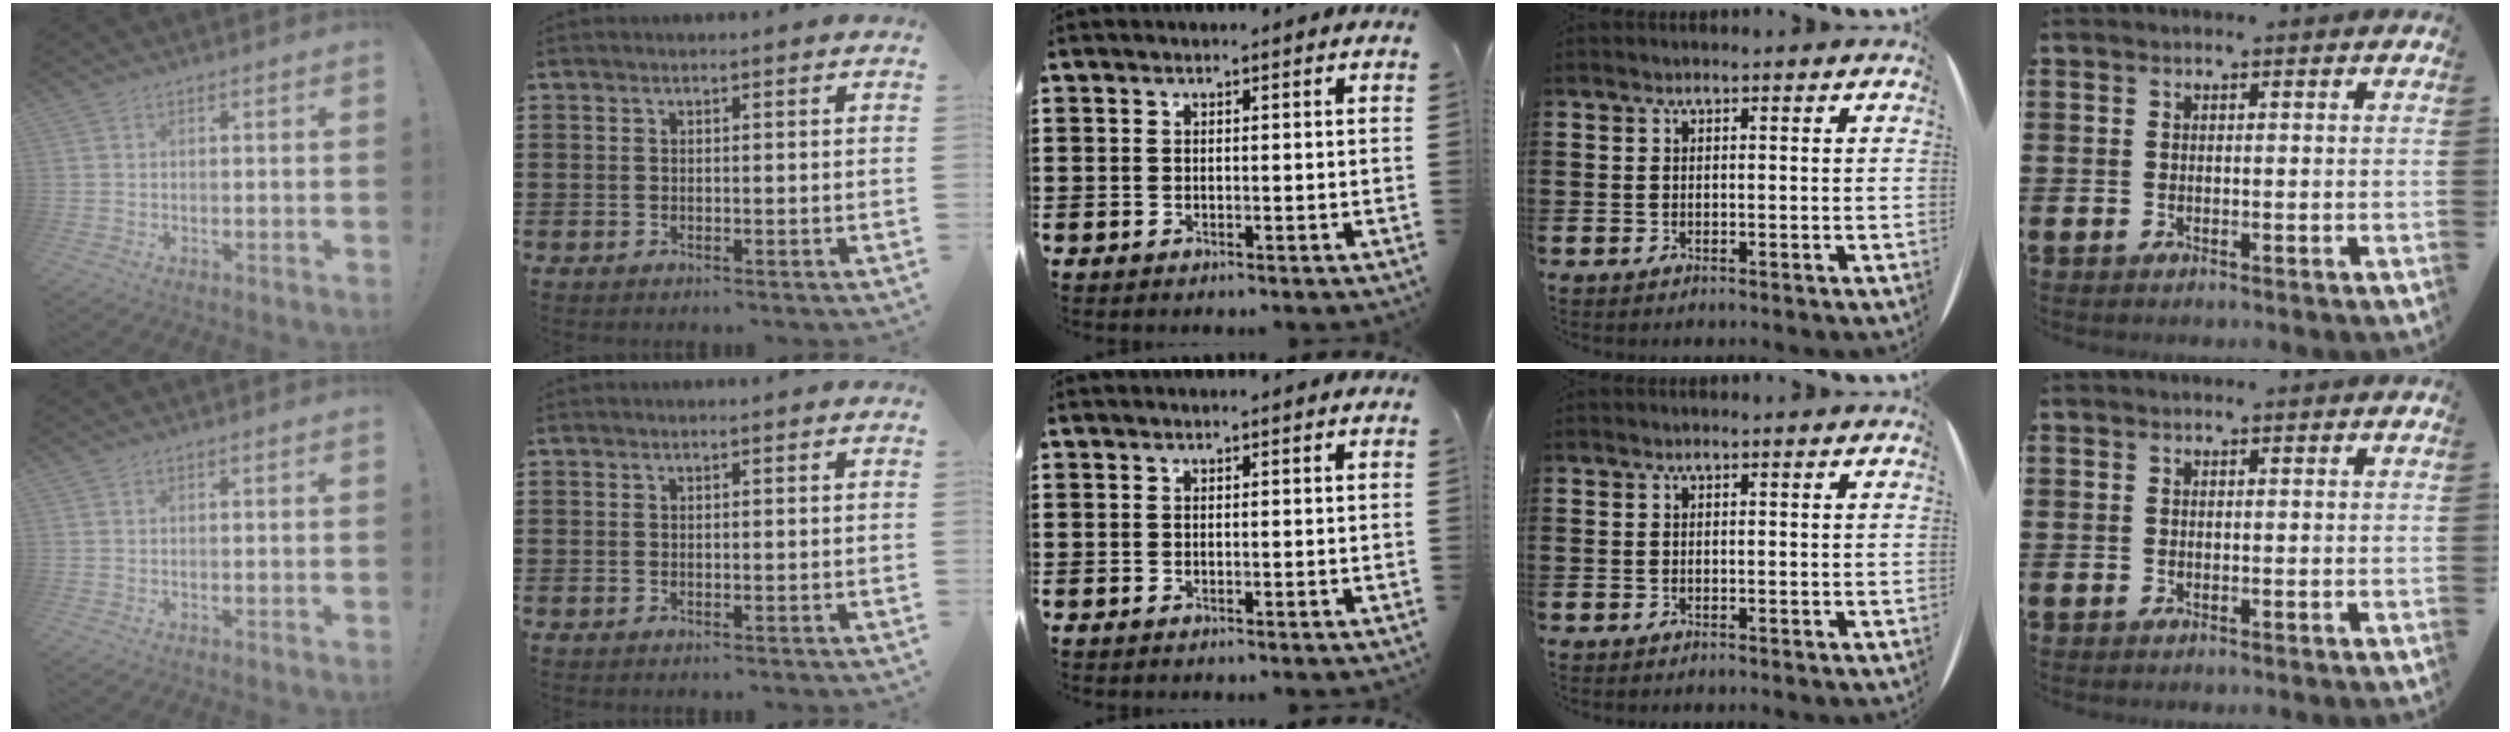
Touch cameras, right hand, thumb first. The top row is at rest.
{}